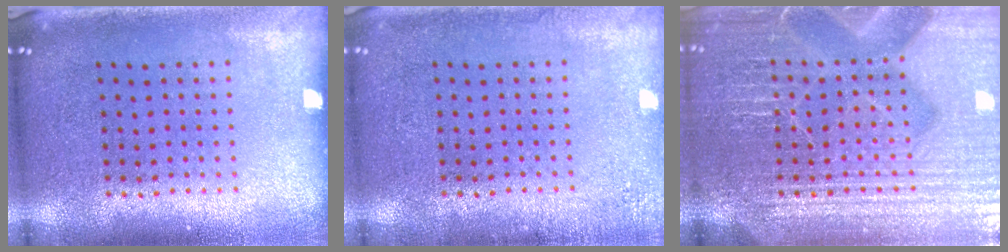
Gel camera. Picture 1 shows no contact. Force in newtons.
{"total": 1.6, "press": 1.6, "slide": 0.3}
{"total": 7.6, "press": 7.5, "slide": 0.9}